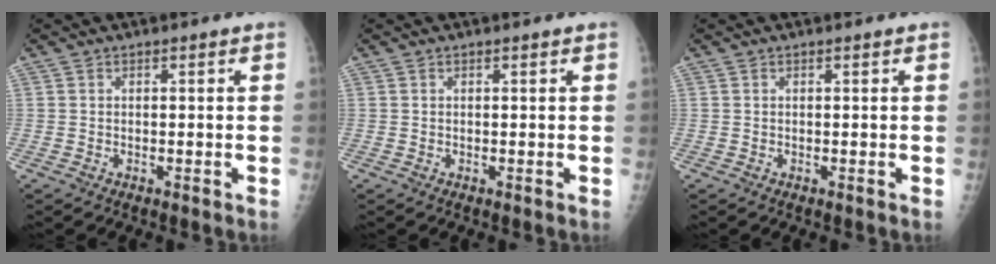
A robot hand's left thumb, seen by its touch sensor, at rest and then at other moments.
{"total": 0.0}
{"total": 0.0}